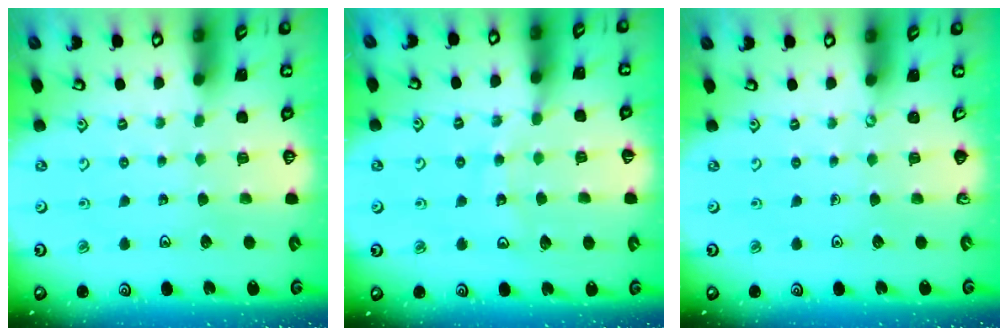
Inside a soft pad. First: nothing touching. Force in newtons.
{"total": 9.6, "press": 9.5, "slide": 1.3}
{"total": 0.0}